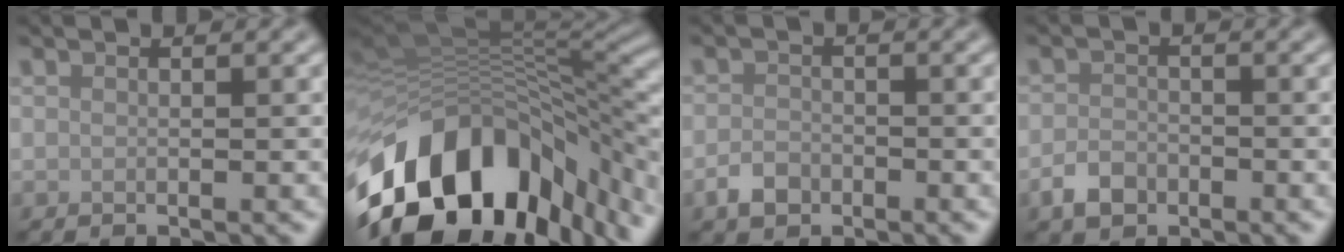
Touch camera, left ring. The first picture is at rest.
{"total": 16.1, "force": [-6.2, 9.7, 11.2], "torque": [-0.196, -0.021, -0.092]}
{"total": 2.1, "force": [-1.2, 1.4, 0.9], "torque": [-0.013, 0.002, -0.028]}
{"total": 2.4, "force": [-1.4, 1.6, 1.1], "torque": [-0.017, 0.003, -0.032]}